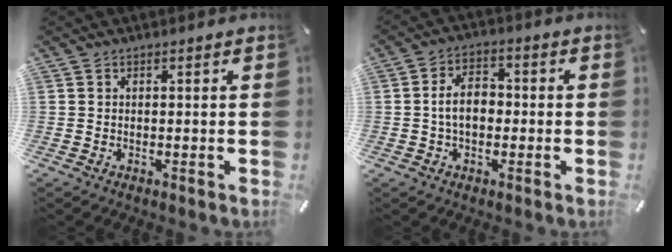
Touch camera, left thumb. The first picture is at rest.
{"total": 6.9, "force": [-0.7, 4.4, 5.3], "torque": [-0.108, 0.011, -0.016]}